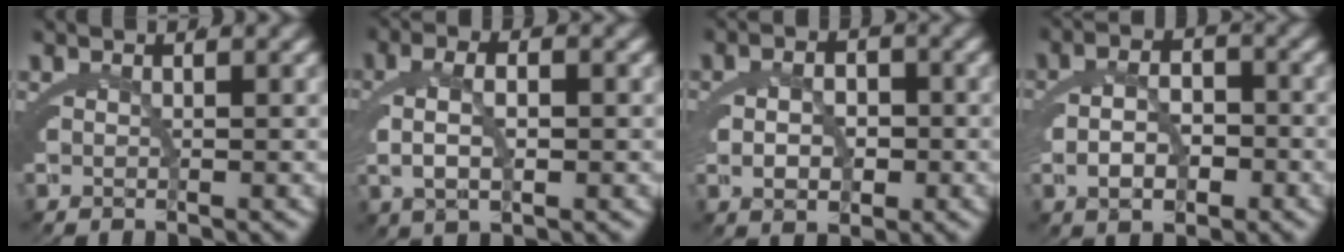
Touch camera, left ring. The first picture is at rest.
{"total": 4.1, "force": [-0.1, 1.9, 3.6], "torque": [-0.067, 0.002, 0.000]}
{"total": 3.5, "force": [-0.5, 2.3, 2.5], "torque": [-0.035, -0.008, -0.006]}
{"total": 4.6, "force": [-1.1, 2.9, 3.3], "torque": [-0.044, -0.001, -0.020]}